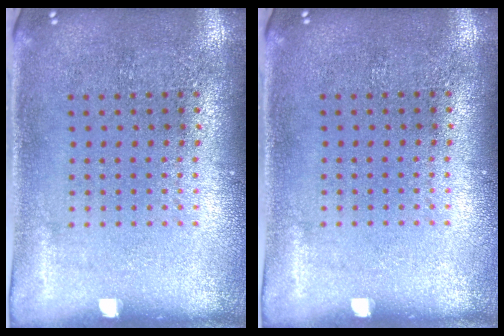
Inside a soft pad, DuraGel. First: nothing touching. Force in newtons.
{"total": 0.0}